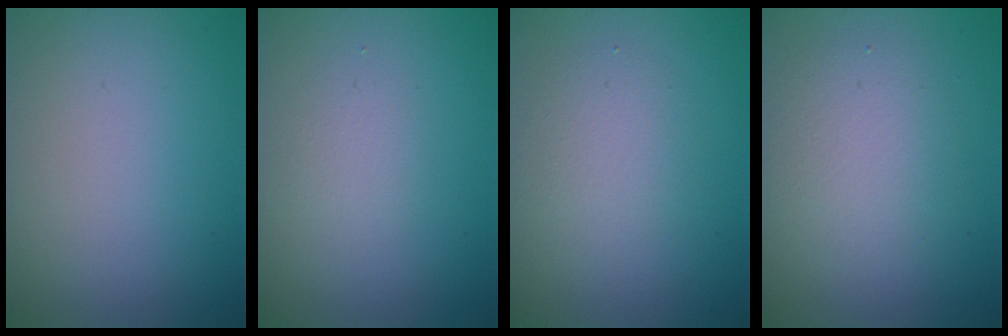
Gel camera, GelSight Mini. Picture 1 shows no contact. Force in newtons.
{"total": 1.4, "press": 1.4, "slide": 0.1}
{"total": 2.4, "press": 2.4, "slide": 0.3}
{"total": 3.6, "press": 3.6, "slide": 0.4}